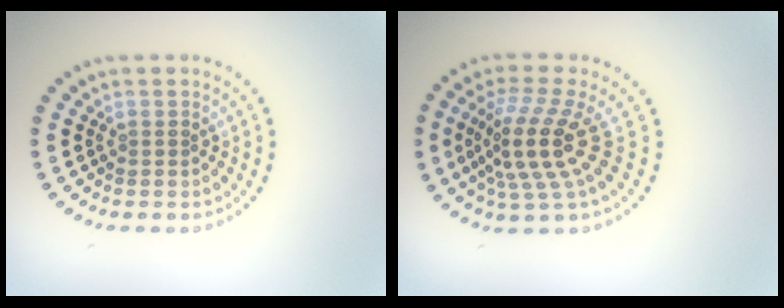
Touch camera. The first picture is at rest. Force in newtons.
{"total": 4.8, "press": 3.8, "slide": 3.0}